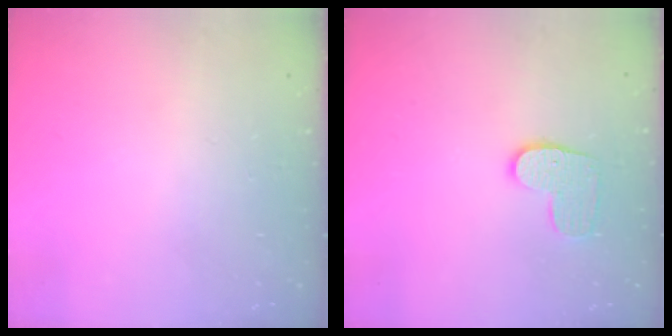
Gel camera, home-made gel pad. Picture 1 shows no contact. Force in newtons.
{"total": 8.3, "press": 8.3, "slide": 0.3}